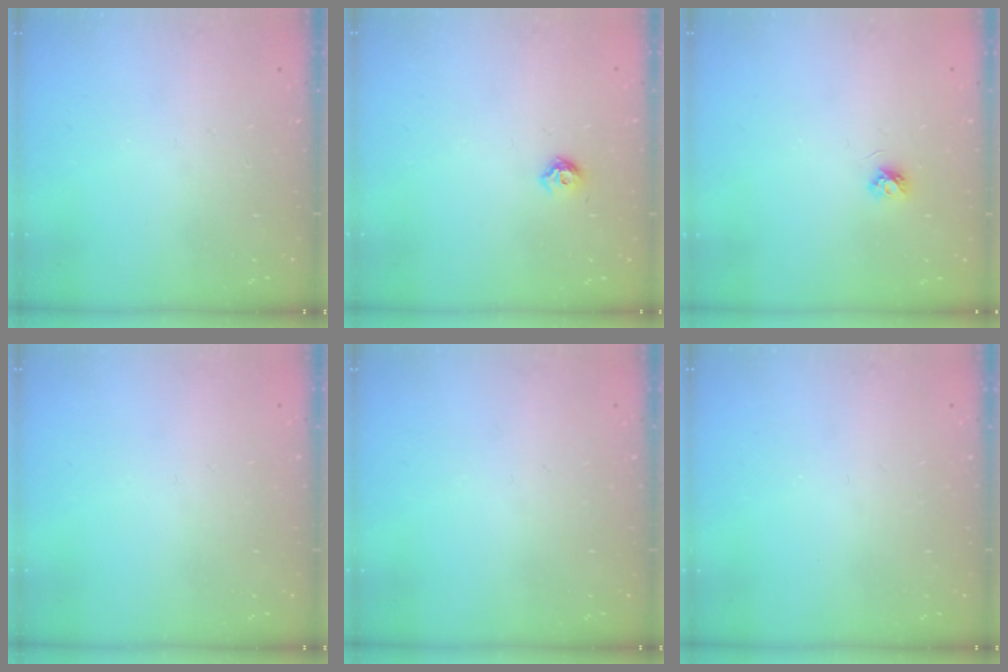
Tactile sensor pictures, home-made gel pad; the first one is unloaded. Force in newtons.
{"total": 5.6, "press": 5.5, "slide": 1.0}
{"total": 3.7, "press": 3.7, "slide": 0.4}
{"total": 0.0}
{"total": 0.0}
{"total": 0.0}